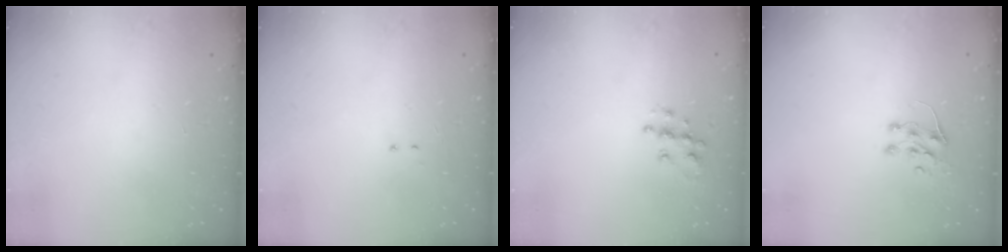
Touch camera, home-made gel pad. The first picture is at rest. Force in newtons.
{"total": 2.0, "press": 2.0, "slide": 0.4}
{"total": 8.9, "press": 8.9, "slide": 0.5}
{"total": 6.0, "press": 5.9, "slide": 0.7}